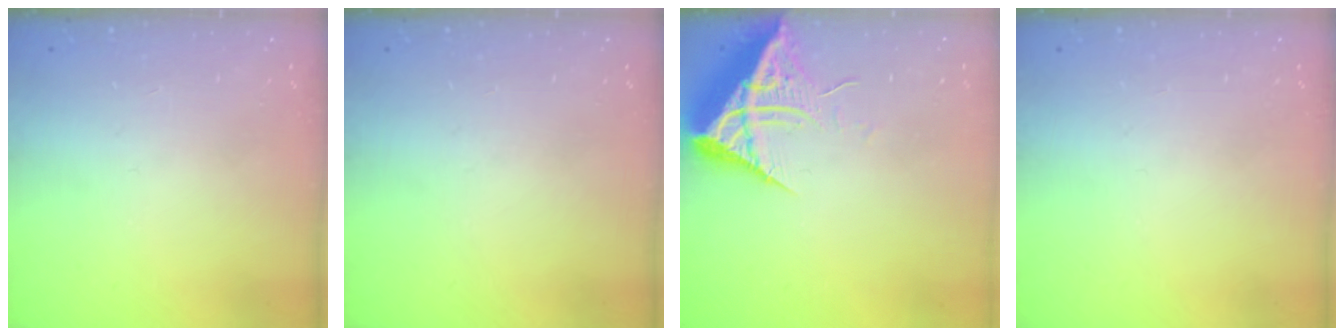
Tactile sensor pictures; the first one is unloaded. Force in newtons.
{"total": 0.0}
{"total": 13.1, "press": 13.1, "slide": 0.9}
{"total": 0.0}